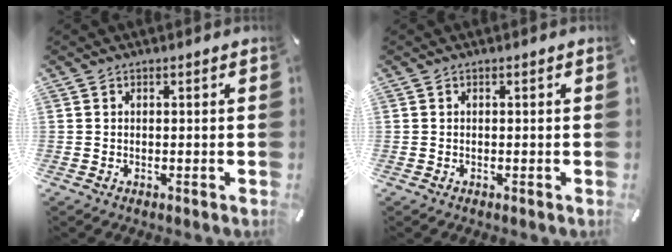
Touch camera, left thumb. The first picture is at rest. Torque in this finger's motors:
{"motor_torque": [0.00, 0.00, -0.01, 0.01, 0.00]}